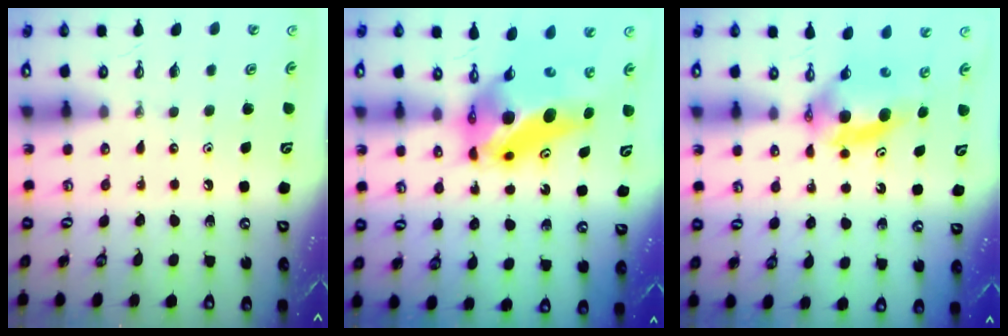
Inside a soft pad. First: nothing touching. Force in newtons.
{"total": 11.5, "press": 11.2, "slide": 2.4}
{"total": 8.0, "press": 5.1, "slide": 6.1}